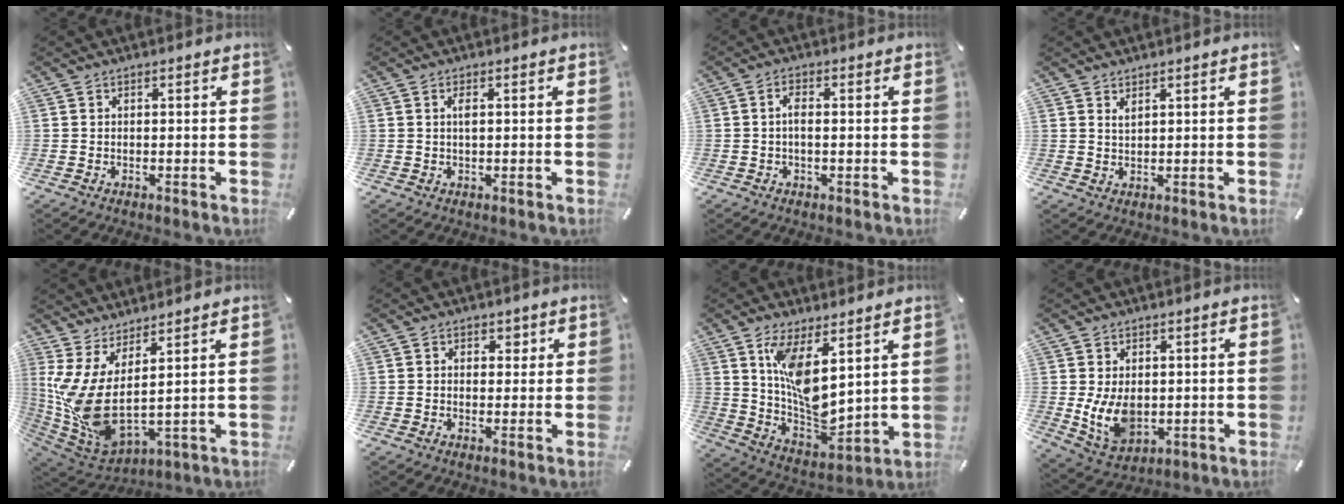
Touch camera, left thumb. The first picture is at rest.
{"total": 1.6, "force": [0.3, 0.4, 1.5], "torque": [-0.032, 0.001, 0.004]}
{"total": 2.6, "force": [-0.2, 1.0, 2.4], "torque": [-0.043, 0.003, -0.004]}
{"total": 1.5, "force": [1.3, 0.3, 0.8], "torque": [-0.017, -0.001, 0.023]}
{"total": 8.9, "force": [1.0, 3.3, 8.3], "torque": [-0.193, -0.054, 0.020]}
{"total": 2.8, "force": [0.7, 2.4, 1.2], "torque": [-0.002, -0.003, 0.004]}
{"total": 11.9, "force": [6.0, 5.2, 8.9], "torque": [-0.168, -0.048, 0.112]}
{"total": 9.1, "force": [0.1, 6.6, 6.3], "torque": [-0.132, -0.002, 0.004]}